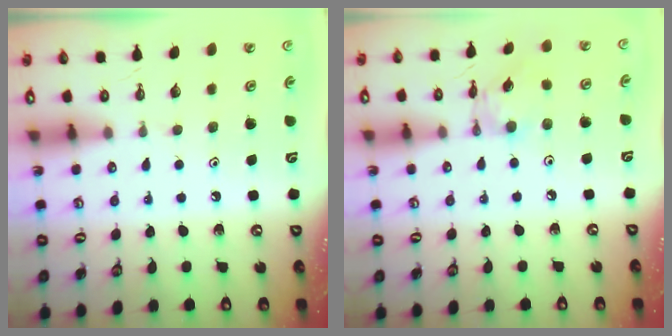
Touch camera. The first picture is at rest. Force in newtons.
{"total": 4.4, "press": 4.4, "slide": 0.3}